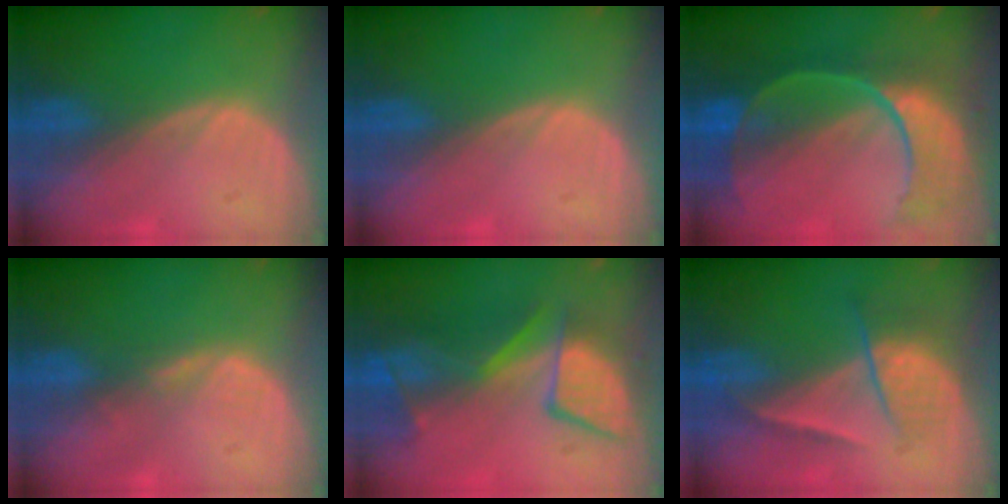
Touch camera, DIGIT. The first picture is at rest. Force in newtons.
{"total": 0.0}
{"total": 11.2, "press": 9.4, "slide": 6.1}
{"total": 1.3, "press": 1.3, "slide": 0.2}
{"total": 9.5, "press": 9.2, "slide": 2.1}
{"total": 6.9, "press": 5.9, "slide": 3.6}